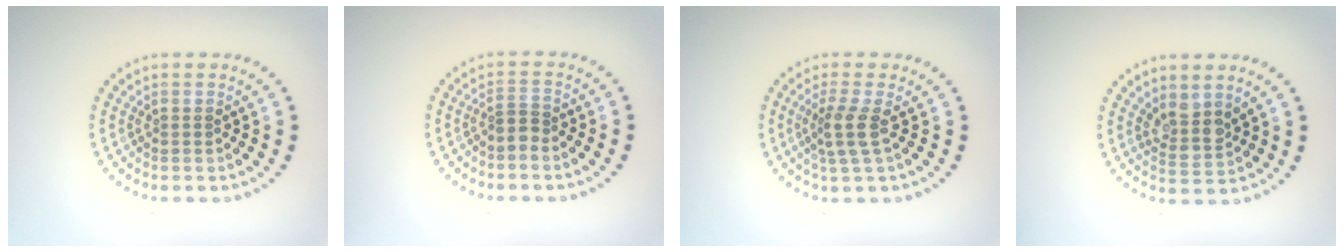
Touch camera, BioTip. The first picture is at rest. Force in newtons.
{"total": 1.4, "press": 0.9, "slide": 1.2}
{"total": 2.5, "press": 1.9, "slide": 1.5}
{"total": 2.6, "press": 2.2, "slide": 1.5}